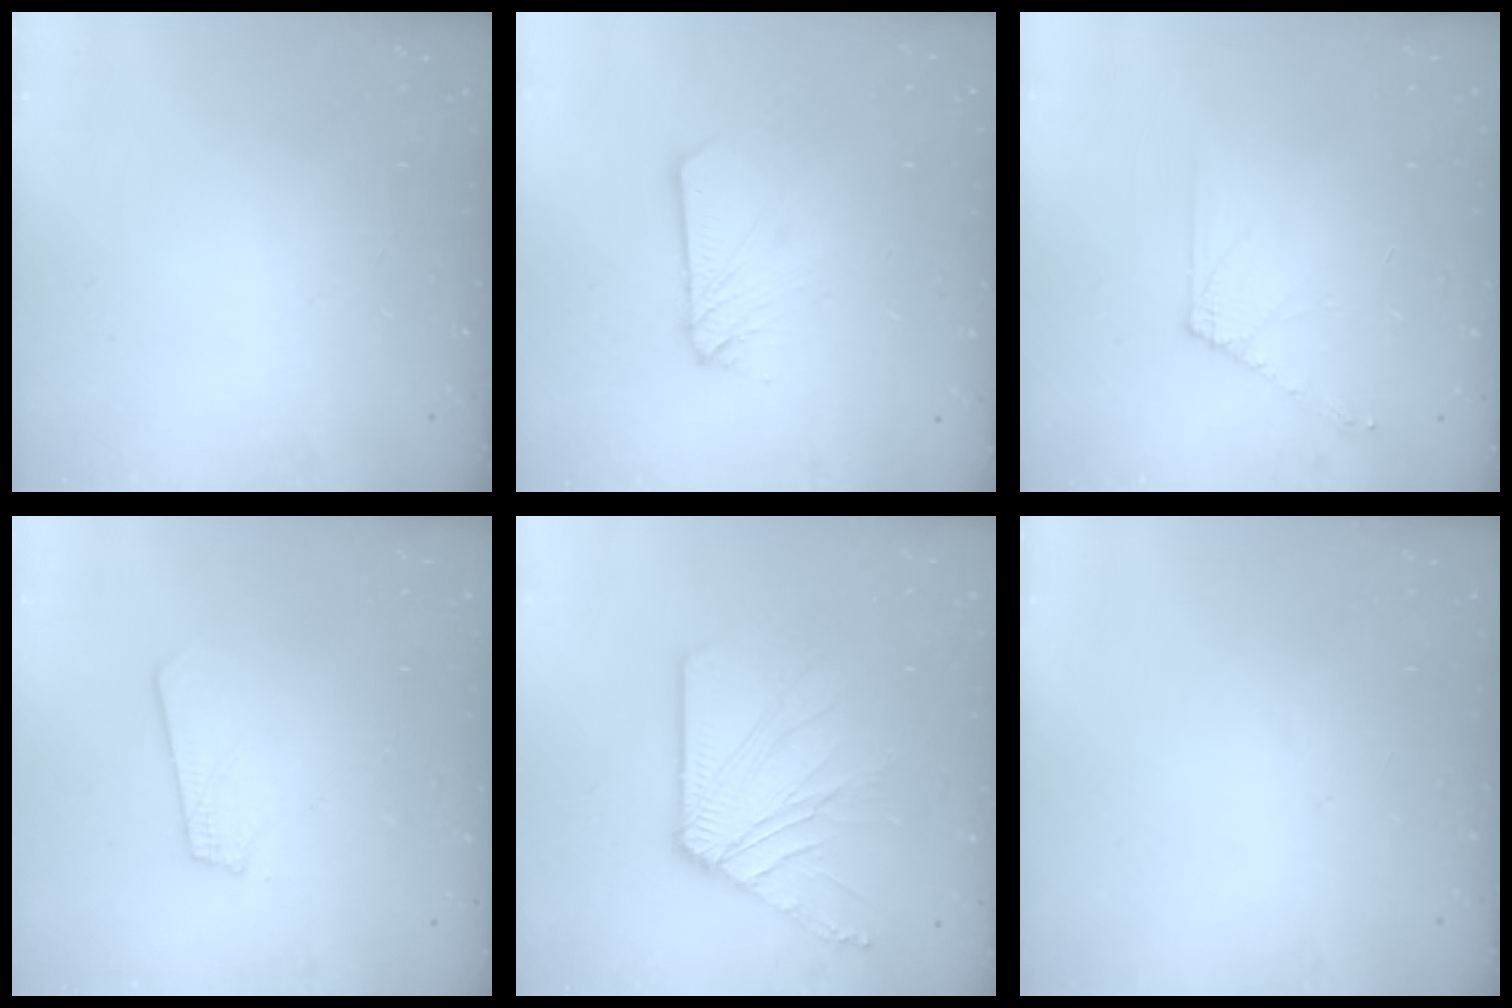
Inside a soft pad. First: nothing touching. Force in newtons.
{"total": 3.6, "press": 3.6, "slide": 0.3}
{"total": 6.5, "press": 6.4, "slide": 1.1}
{"total": 1.8, "press": 1.8, "slide": 0.1}
{"total": 11.5, "press": 11.5, "slide": 0.8}
{"total": 0.0}